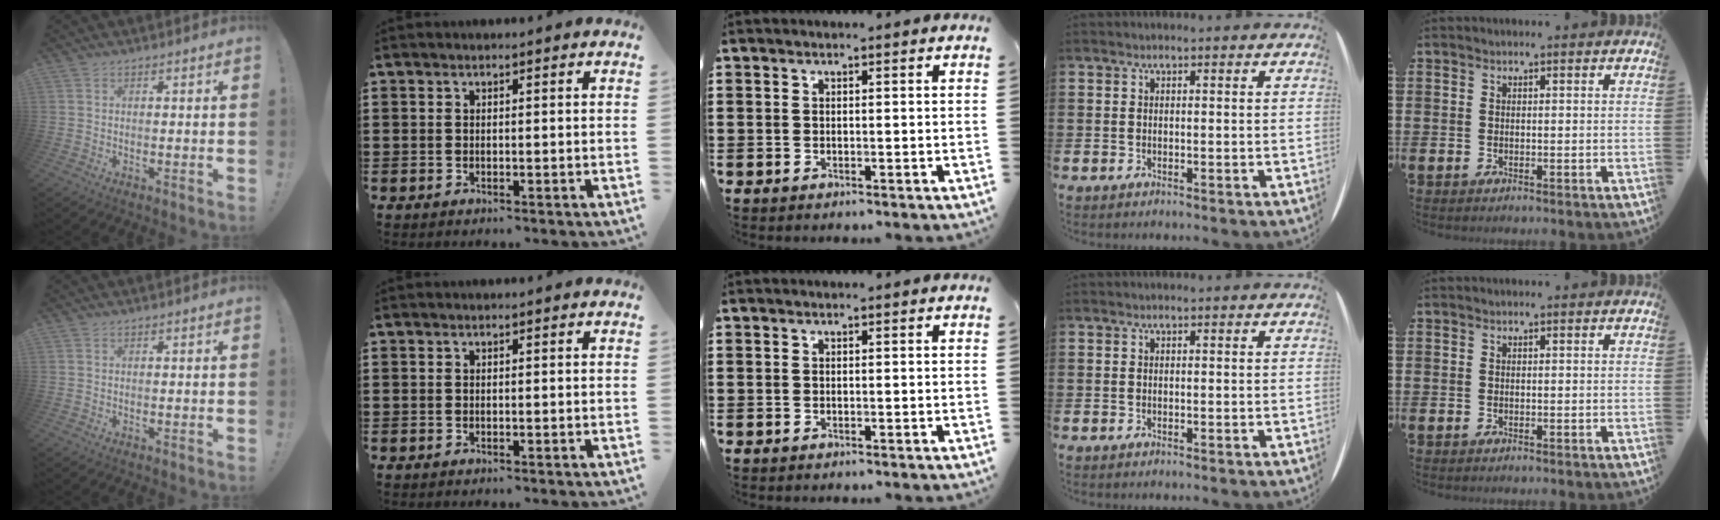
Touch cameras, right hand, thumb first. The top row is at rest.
{}